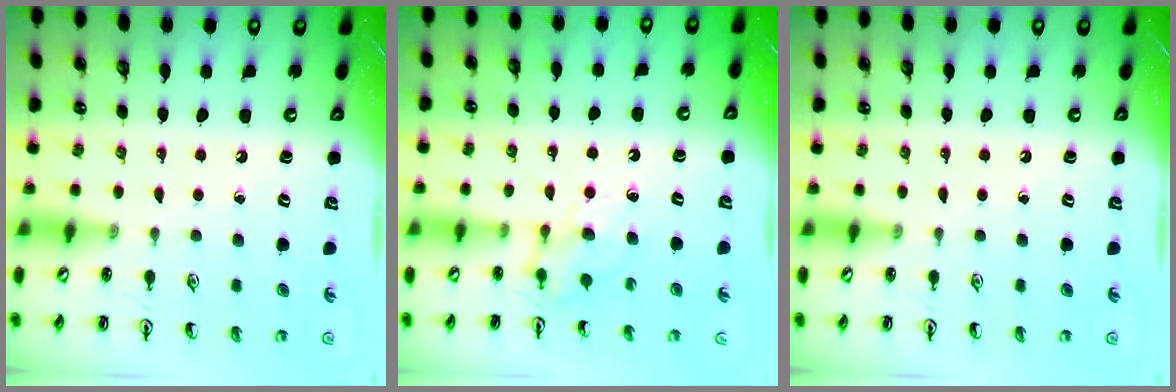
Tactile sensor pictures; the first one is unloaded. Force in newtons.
{"total": 4.7, "press": 4.6, "slide": 0.8}
{"total": 0.0}